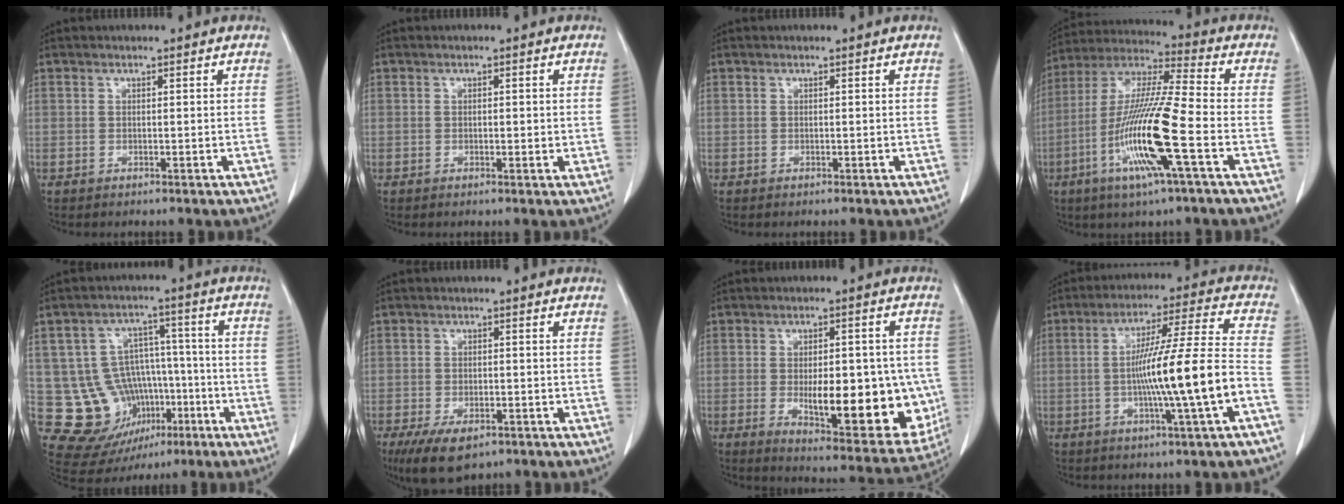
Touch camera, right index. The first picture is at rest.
{"total": 1.3, "force": [0.0, 0.5, 1.2], "torque": [-0.017, 0.000, 0.001]}
{"total": 0.0}
{"total": 16.4, "force": [-5.4, 0.0, 15.5], "torque": [-0.313, -0.015, -0.109]}
{"total": 13.5, "force": [-3.5, 11.7, 5.7], "torque": [-0.103, 0.044, -0.034]}
{"total": 7.0, "force": [-4.3, 3.3, 4.5], "torque": [-0.076, -0.008, -0.067]}
{"total": 18.1, "force": [-3.0, 6.6, 16.6], "torque": [-0.189, -0.001, -0.014]}
{"total": 14.9, "force": [-3.4, -1.2, 14.4], "torque": [-0.243, 0.004, -0.061]}